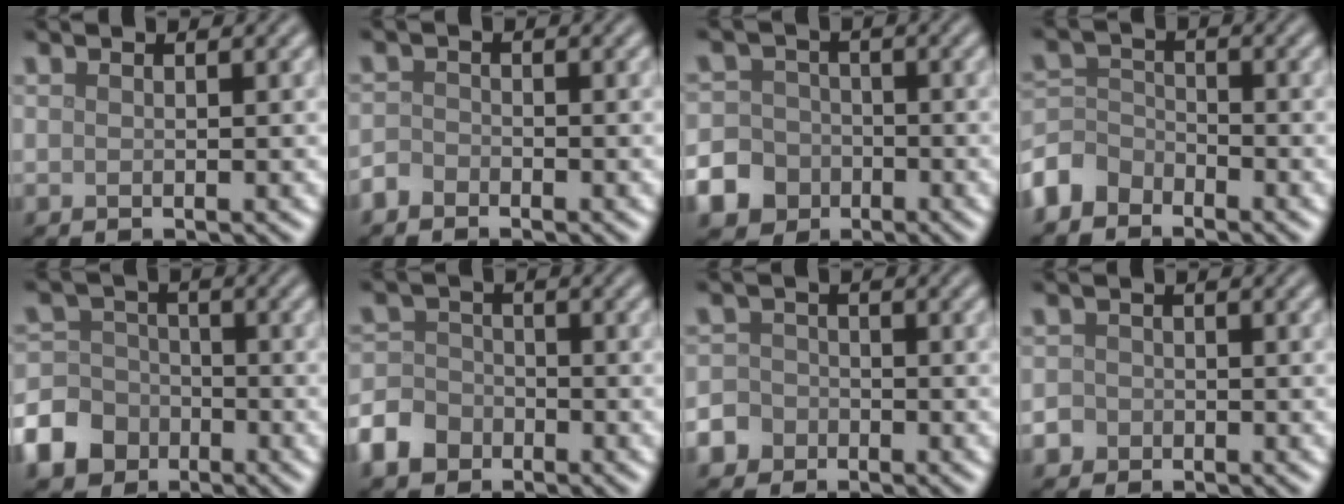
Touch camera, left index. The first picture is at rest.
{"total": 1.5, "force": [-1.2, 0.9, 0.2], "torque": [-0.001, 0.004, -0.030]}
{"total": 8.9, "force": [-4.3, 7.6, 1.9], "torque": [-0.047, -0.027, -0.098]}
{"total": 3.4, "force": [-2.5, 2.1, 0.6], "torque": [-0.013, 0.005, -0.065]}
{"total": 8.0, "force": [-4.2, 6.5, 2.1], "torque": [-0.044, -0.017, -0.103]}
{"total": 4.9, "force": [-3.0, 3.5, 1.6], "torque": [-0.033, -0.005, -0.069]}
{"total": 4.5, "force": [-2.7, 3.5, 0.7], "torque": [-0.002, -0.008, -0.057]}
{"total": 2.5, "force": [-1.3, 2.1, 0.5], "torque": [0.003, 0.000, -0.027]}